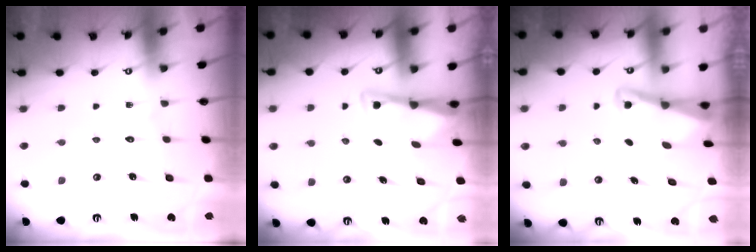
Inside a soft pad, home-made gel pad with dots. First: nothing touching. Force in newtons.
{"total": 3.0, "press": 3.0, "slide": 0.3}
{"total": 2.8, "press": 2.7, "slide": 0.7}